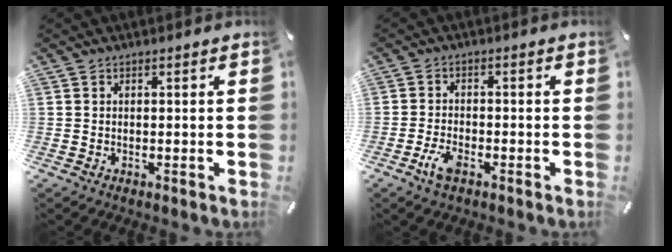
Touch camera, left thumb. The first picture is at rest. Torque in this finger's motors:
{"motor_torque": [-0.01, 0.05, 0.00, 0.00, 0.01]}